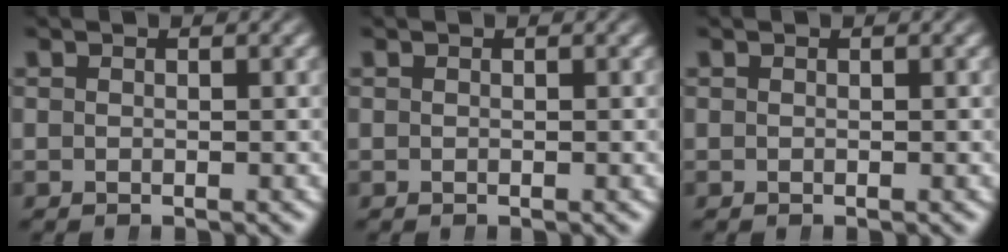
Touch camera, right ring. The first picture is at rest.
{"total": 0.0}
{"total": 0.0}